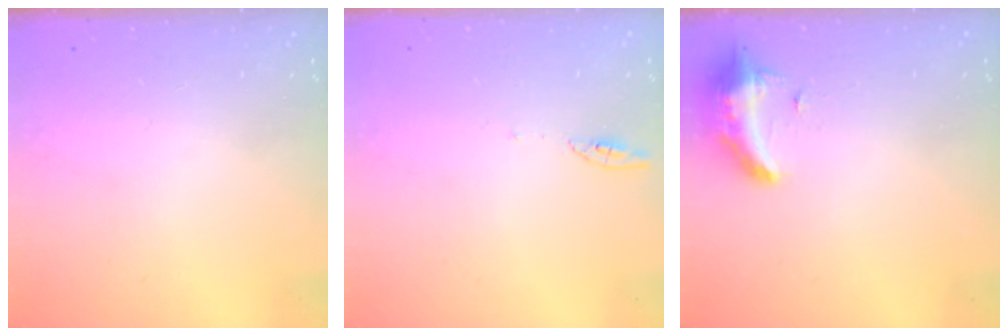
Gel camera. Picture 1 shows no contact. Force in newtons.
{"total": 3.8, "press": 3.7, "slide": 0.4}
{"total": 12.2, "press": 9.7, "slide": 7.4}